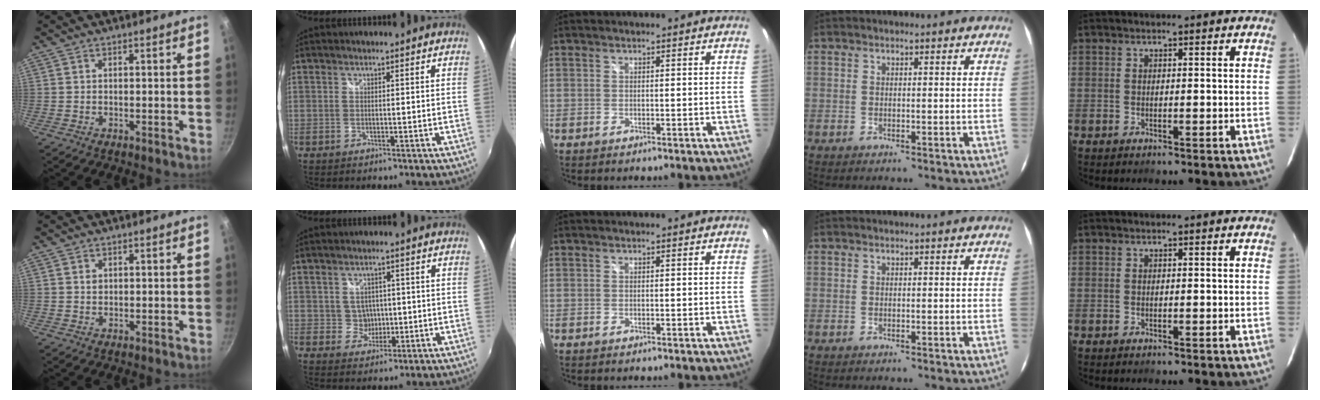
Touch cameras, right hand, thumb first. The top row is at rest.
{"thumb": {"total": 1.1, "force": [0.3, 0.9, 0.5], "torque": [-0.006, 0.002, 0.006]}, "index": {"total": 3.5, "force": [0.1, 3.5, 0.5], "torque": [-0.010, 0.009, 0.007]}}